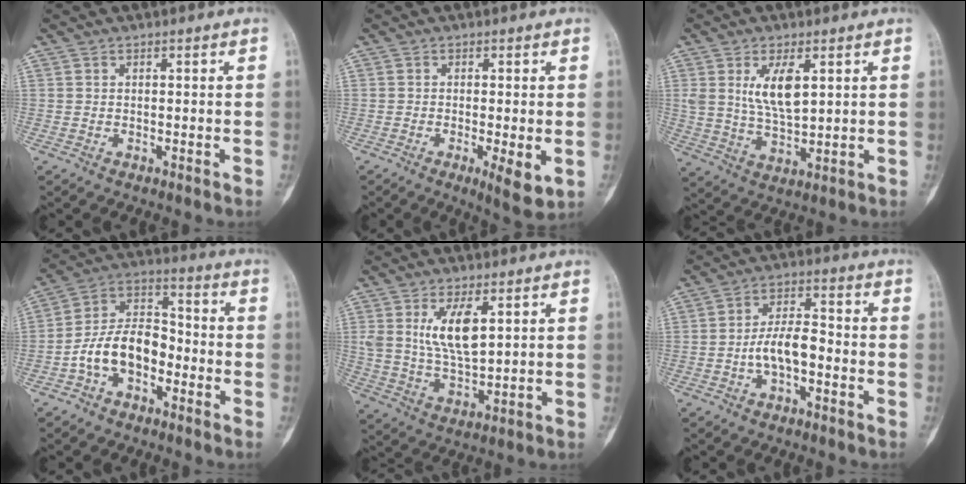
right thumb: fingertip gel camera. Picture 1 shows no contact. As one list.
[{"total": 5.4, "force": [-1.2, 1.4, 5.1], "torque": [-0.081, -0.015, -0.020]}, {"total": 8.5, "force": [2.9, 3.6, 7.1], "torque": [-0.123, -0.018, 0.065]}, {"total": 12.0, "force": [-4.3, 7.5, 8.3], "torque": [-0.136, 0.053, -0.088]}, {"total": 9.6, "force": [3.3, 4.0, 8.1], "torque": [-0.146, -0.020, 0.072]}, {"total": 7.1, "force": [-2.1, 3.3, 5.9], "torque": [-0.106, 0.033, -0.044]}]